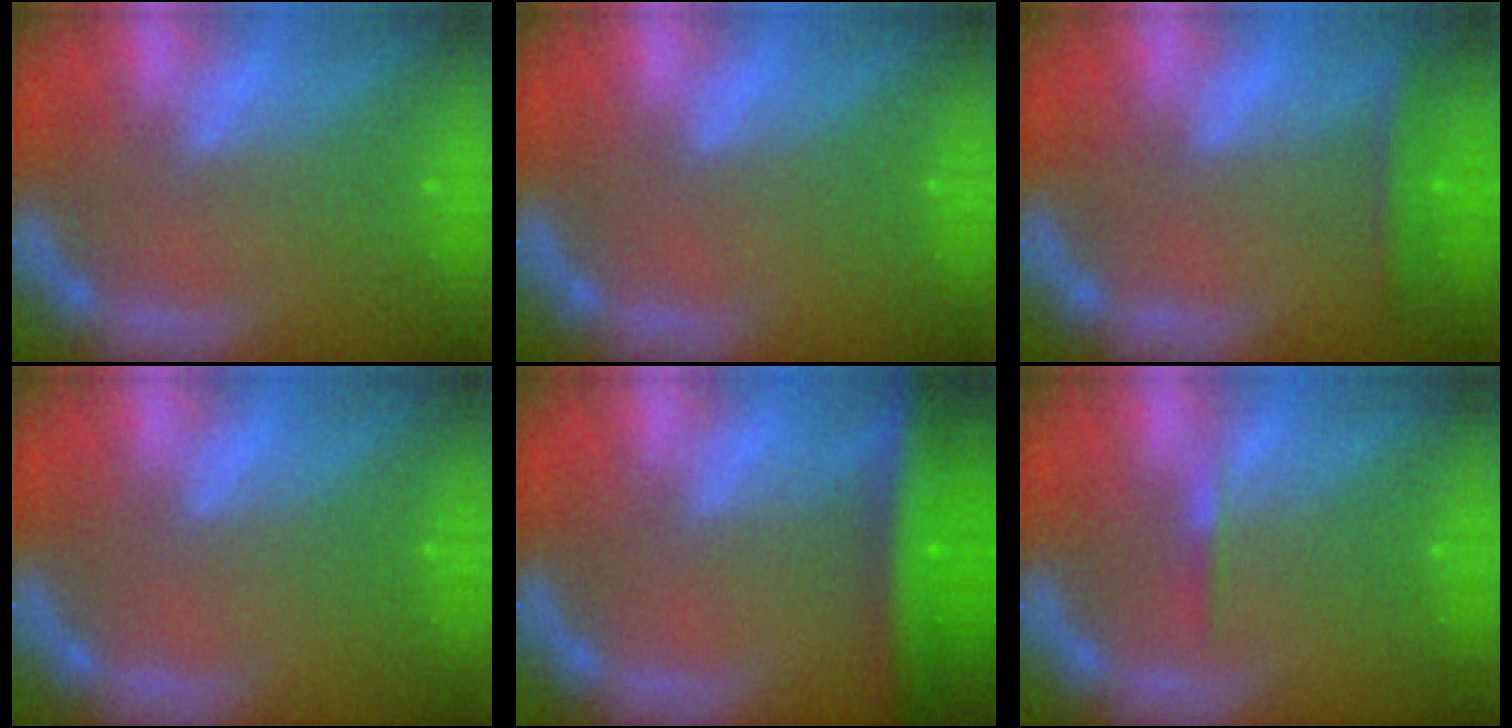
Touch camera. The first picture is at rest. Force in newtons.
{"total": 0.0}
{"total": 2.4}
{"total": 0.0}
{"total": 7.4}
{"total": 0.9}